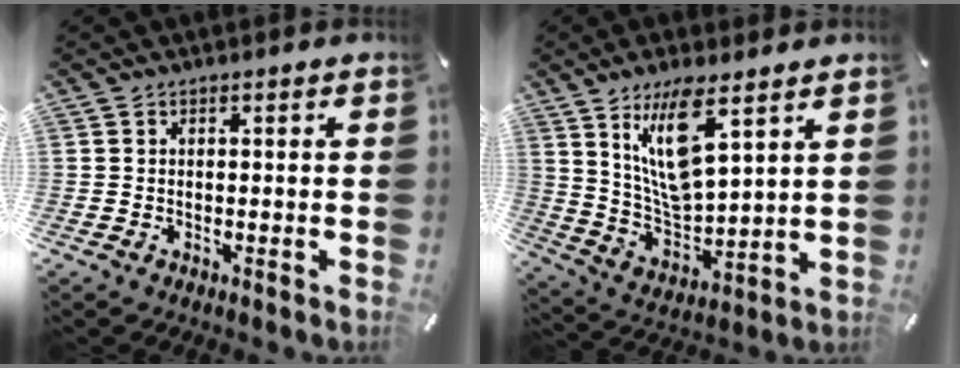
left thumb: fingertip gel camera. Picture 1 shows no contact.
{"total": 14.1, "force": [8.5, 4.5, 10.3], "torque": [-0.215, -0.039, 0.143]}